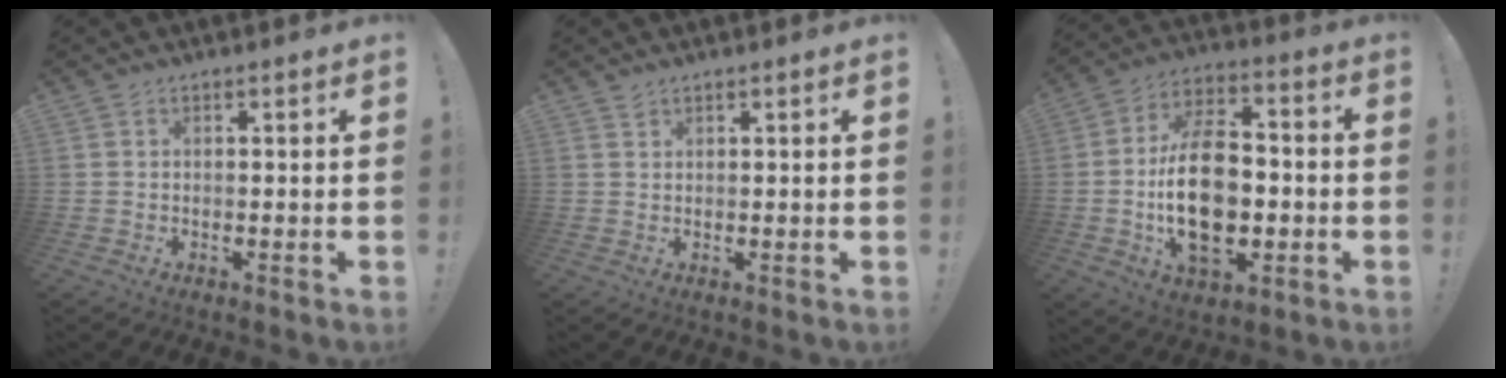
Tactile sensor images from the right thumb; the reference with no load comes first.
{"total": 1.1, "force": [1.0, 0.4, 0.4], "torque": [-0.001, -0.003, 0.018]}
{"total": 20.7, "force": [-3.2, 12.7, 16.1], "torque": [-0.284, 0.004, -0.055]}